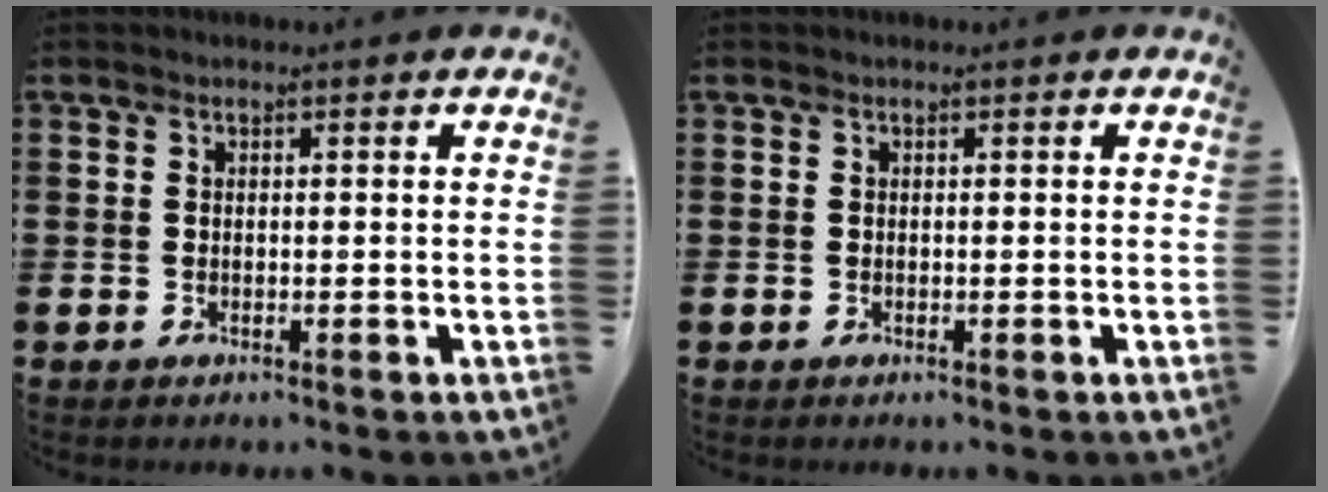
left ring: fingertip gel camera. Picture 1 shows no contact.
{"total": 0.0}